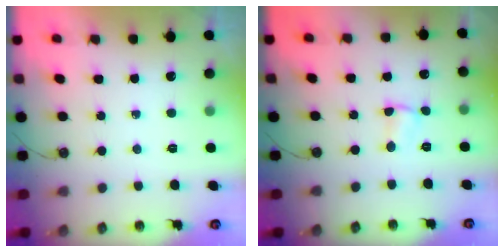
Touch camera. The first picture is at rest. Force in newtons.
{"total": 3.0, "press": 1.2, "slide": 2.7}